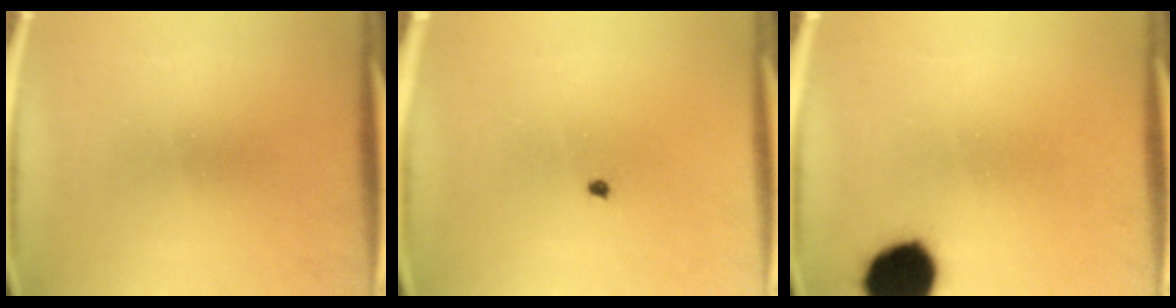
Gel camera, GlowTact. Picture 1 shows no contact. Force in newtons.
{"total": 0.5}
{"total": 13.8}